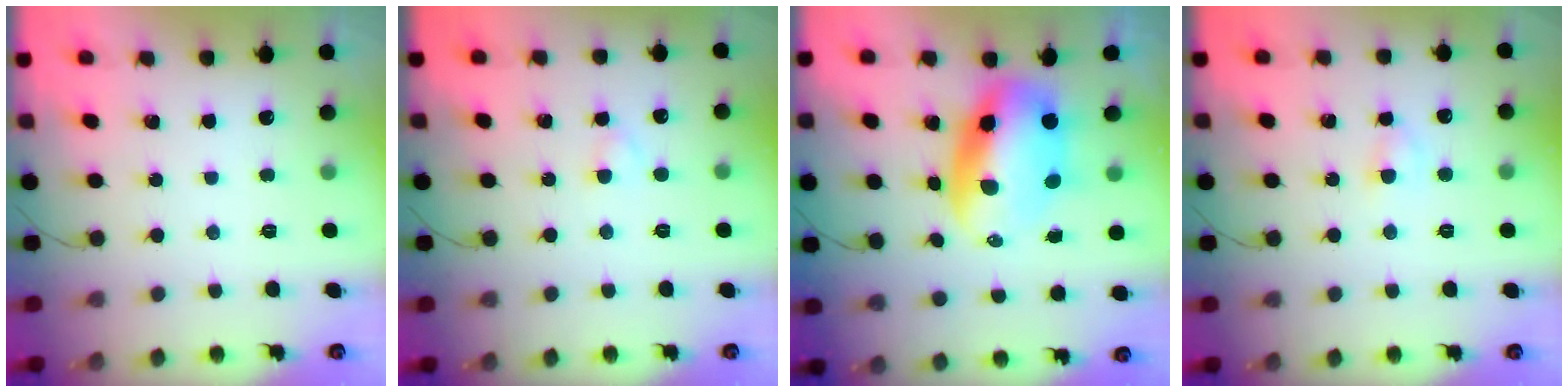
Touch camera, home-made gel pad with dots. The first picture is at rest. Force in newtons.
{"total": 1.9, "press": 1.7, "slide": 0.9}
{"total": 10.9, "press": 10.5, "slide": 2.9}
{"total": 3.3, "press": 3.0, "slide": 1.2}